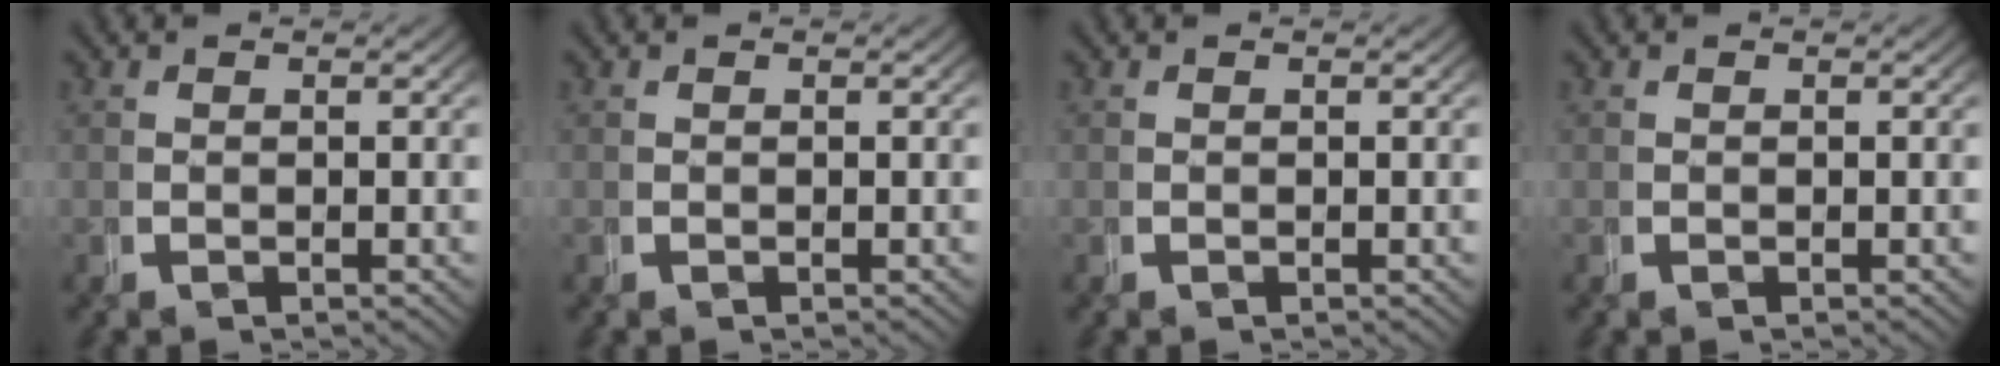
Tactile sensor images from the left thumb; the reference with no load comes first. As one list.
[{"total": 0.0}, {"total": 0.0}, {"total": 0.0}]